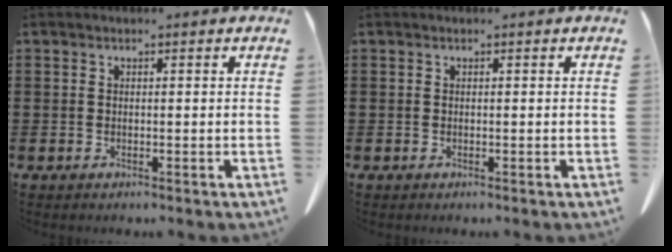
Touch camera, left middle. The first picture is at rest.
{"total": 0.0}